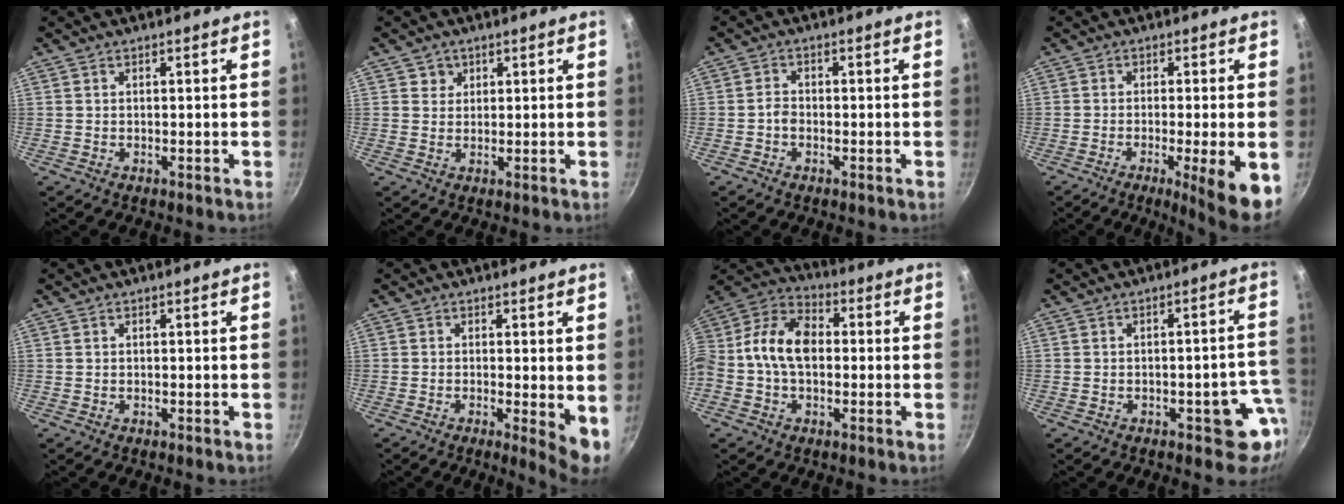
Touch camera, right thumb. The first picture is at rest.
{"total": 1.8, "force": [0.7, 1.7, 0.2], "torque": [0.008, 0.002, 0.009]}
{"total": 1.9, "force": [-0.8, 1.3, 1.0], "torque": [-0.015, 0.014, -0.019]}
{"total": 8.9, "force": [-2.9, 0.7, 8.4], "torque": [-0.124, 0.000, -0.041]}
{"total": 0.0}
{"total": 5.4, "force": [-0.2, 1.4, 5.2], "torque": [-0.065, -0.012, -0.004]}
{"total": 12.5, "force": [0.0, 8.9, 8.7], "torque": [-0.129, 0.035, -0.027]}
{"total": 6.9, "force": [-2.6, 3.5, 5.4], "torque": [-0.006, 0.028, -0.029]}